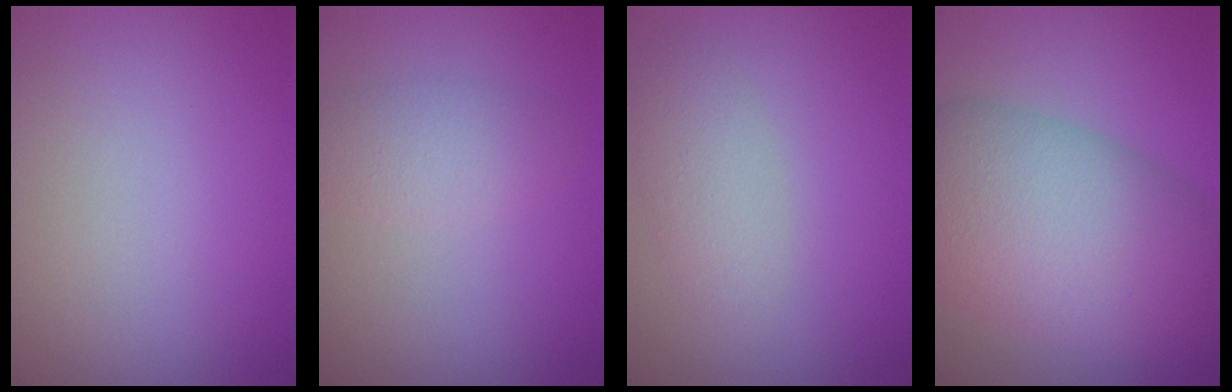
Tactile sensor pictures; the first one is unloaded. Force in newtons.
{"total": 2.5, "press": 2.5, "slide": 0.1}
{"total": 2.4, "press": 2.4, "slide": 0.1}
{"total": 10.6, "press": 10.6, "slide": 0.4}